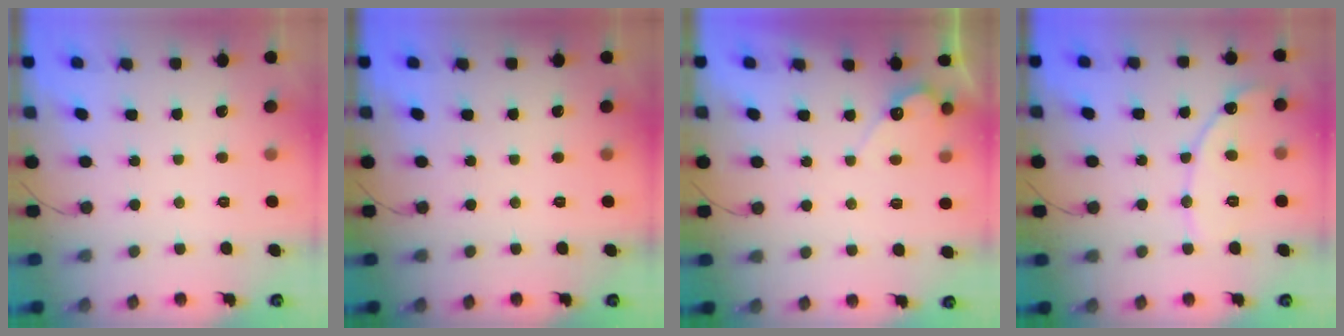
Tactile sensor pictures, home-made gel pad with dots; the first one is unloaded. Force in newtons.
{"total": 0.0}
{"total": 4.7, "press": 4.7, "slide": 0.1}
{"total": 10.7, "press": 10.7, "slide": 0.8}